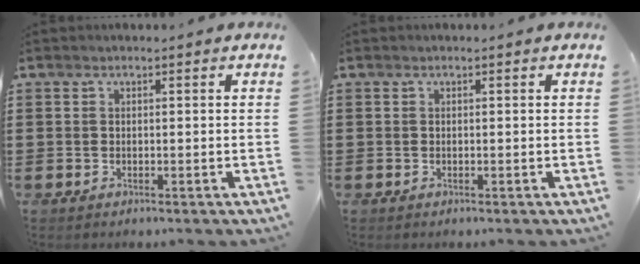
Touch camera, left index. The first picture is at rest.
{"total": 0.0}